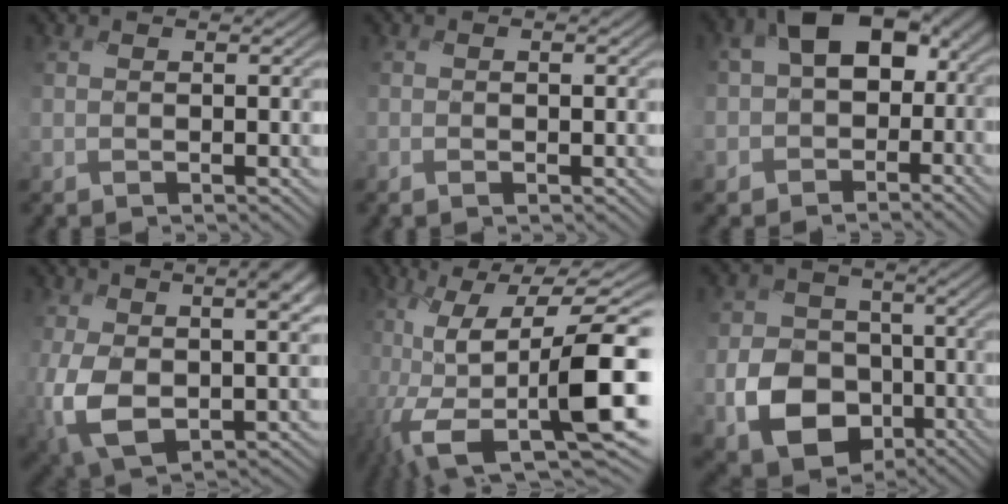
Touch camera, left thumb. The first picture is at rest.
{"total": 0.6, "force": [-0.3, 0.0, 0.5], "torque": [-0.003, 0.002, -0.007]}
{"total": 11.0, "force": [-0.6, 8.7, 6.7], "torque": [-0.121, -0.027, -0.017]}
{"total": 11.0, "force": [1.2, 6.0, 9.2], "torque": [-0.204, -0.022, 0.030]}
{"total": 15.9, "force": [-5.5, 7.9, 12.7], "torque": [-0.237, -0.025, -0.097]}
{"total": 9.6, "force": [-4.0, 7.6, 4.2], "torque": [-0.085, -0.025, -0.085]}